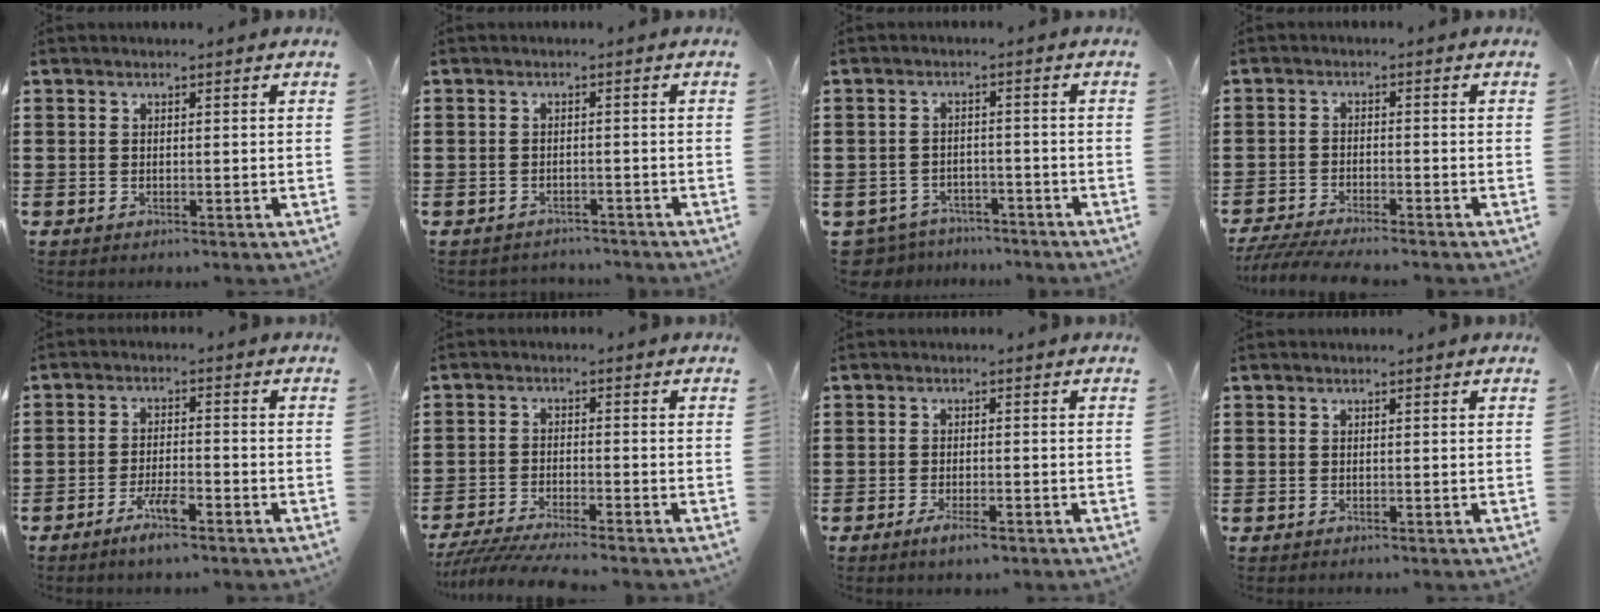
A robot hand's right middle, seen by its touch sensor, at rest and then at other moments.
{"total": 1.6, "force": [-1.6, 0.3, -0.2], "torque": [-0.003, 0.002, -0.036]}
{"total": 3.4, "force": [-3.3, 0.6, -0.2], "torque": [-0.016, -0.002, -0.075]}
{"total": 4.0, "force": [-3.8, 0.0, 1.2], "torque": [-0.035, -0.012, -0.078]}
{"total": 4.5, "force": [-3.0, 0.8, 3.2], "torque": [-0.074, -0.003, -0.060]}
{"total": 4.3, "force": [-4.1, 0.0, 1.5], "torque": [-0.040, -0.014, -0.083]}
{"total": 2.6, "force": [-1.5, 0.6, 2.1], "torque": [-0.034, 0.000, -0.026]}
{"total": 0.0}